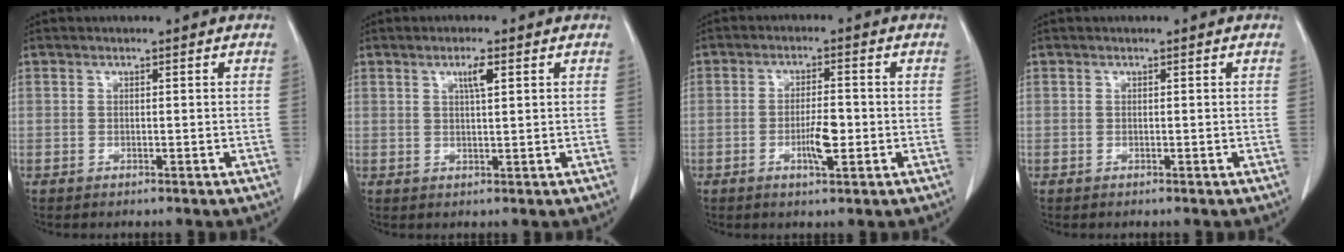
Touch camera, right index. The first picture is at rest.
{"total": 2.6, "force": [1.2, 0.2, 2.3], "torque": [-0.042, 0.000, 0.020]}
{"total": 4.7, "force": [-1.3, 0.9, 4.4], "torque": [-0.079, -0.001, -0.020]}
{"total": 0.0}